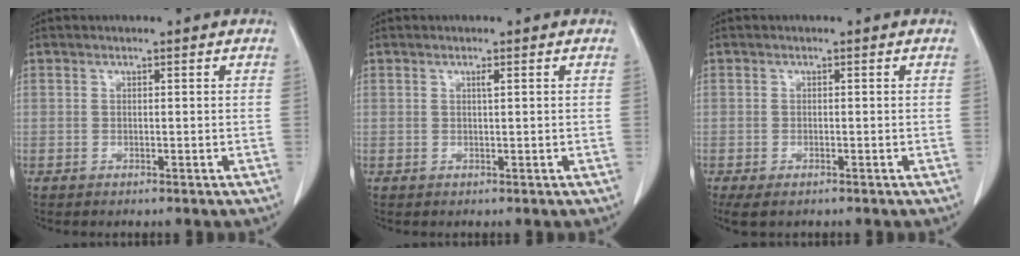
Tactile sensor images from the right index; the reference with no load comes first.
{"total": 0.6, "force": [0.3, 0.0, 0.5], "torque": [-0.012, 0.000, 0.005]}
{"total": 3.1, "force": [-2.1, 1.2, 1.9], "torque": [-0.039, -0.009, -0.028]}